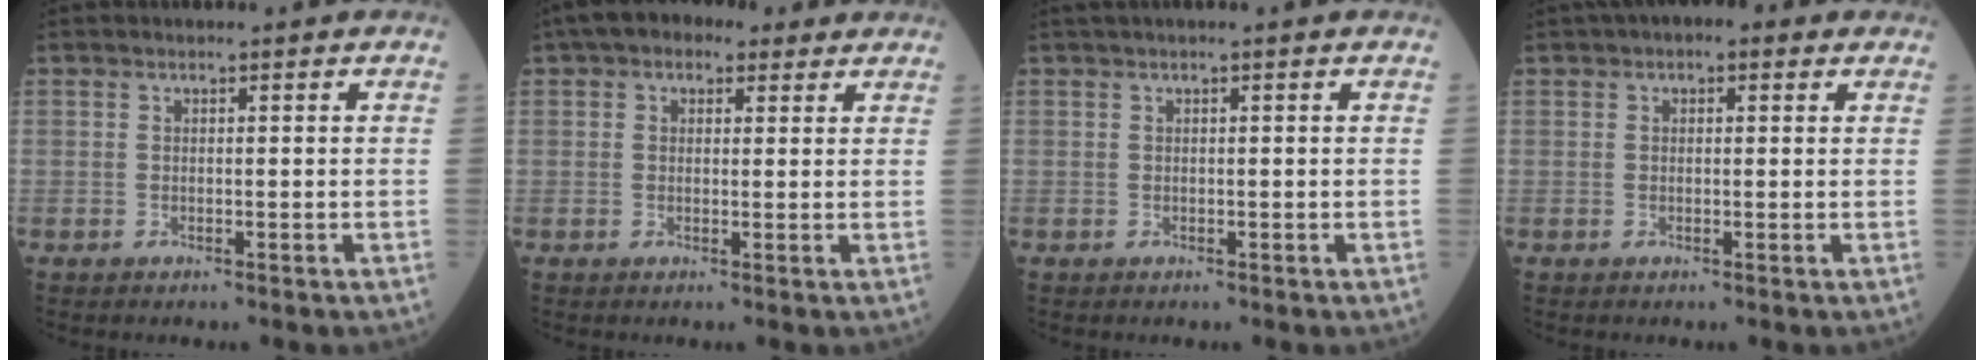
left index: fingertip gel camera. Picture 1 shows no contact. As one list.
[{"total": 6.2, "force": [3.9, 3.4, 3.3], "torque": [-0.054, 0.040, 0.060]}, {"total": 1.2, "force": [0.8, -0.2, 0.9], "torque": [-0.021, 0.015, 0.020]}, {"total": 3.3, "force": [1.8, 1.7, 2.1], "torque": [-0.036, 0.024, 0.024]}]